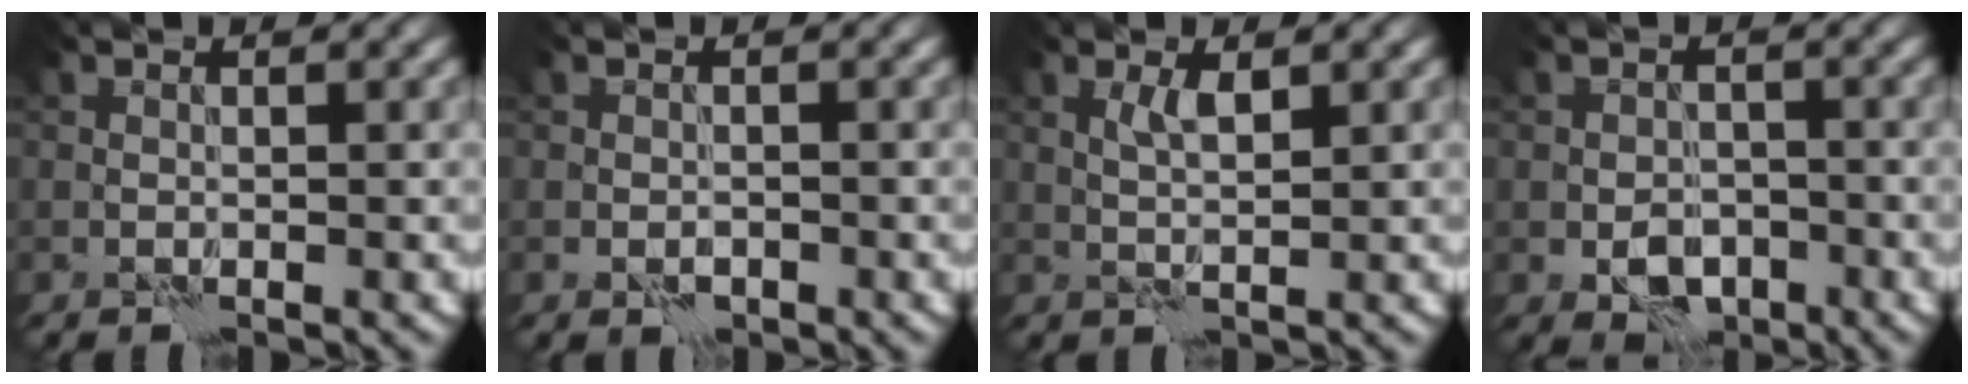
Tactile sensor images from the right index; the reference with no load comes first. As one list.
[{"total": 1.1, "force": [-0.6, 0.7, 0.7], "torque": [-0.014, -0.001, -0.011]}, {"total": 1.8, "force": [0.7, 0.3, 1.6], "torque": [-0.036, -0.001, 0.012]}, {"total": 3.4, "force": [-1.4, 2.4, 2.0], "torque": [-0.032, -0.005, -0.026]}]